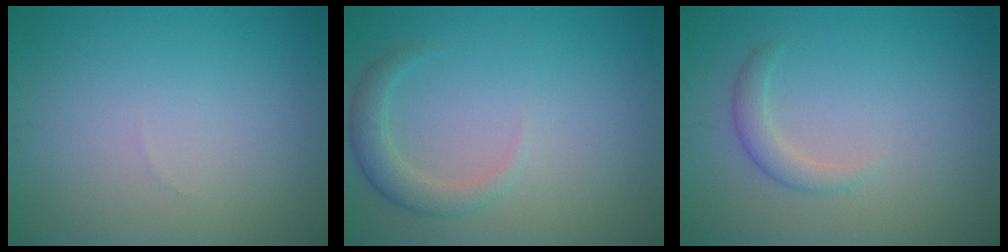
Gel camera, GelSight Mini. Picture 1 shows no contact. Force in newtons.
{"total": 2.3, "press": 2.3, "slide": 0.2}
{"total": 1.6, "press": 1.6, "slide": 0.1}